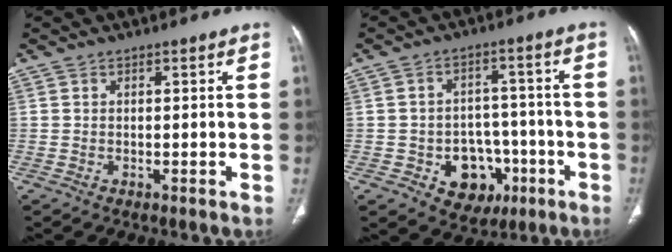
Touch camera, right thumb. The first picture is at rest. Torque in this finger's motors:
{"motor_torque": [3.79, 0.92, 0.65, -0.56, 0.01]}